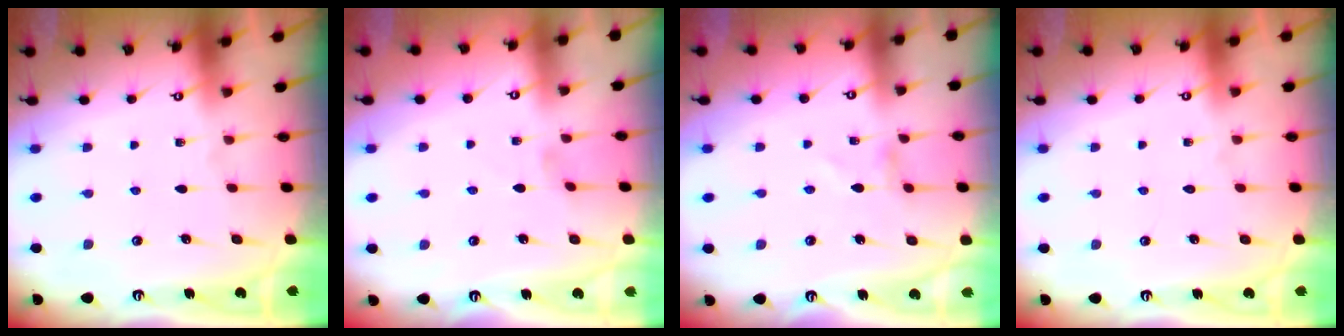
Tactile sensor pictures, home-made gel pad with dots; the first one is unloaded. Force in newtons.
{"total": 0.0}
{"total": 1.7, "press": 1.6, "slide": 0.3}
{"total": 1.6, "press": 1.6, "slide": 0.1}